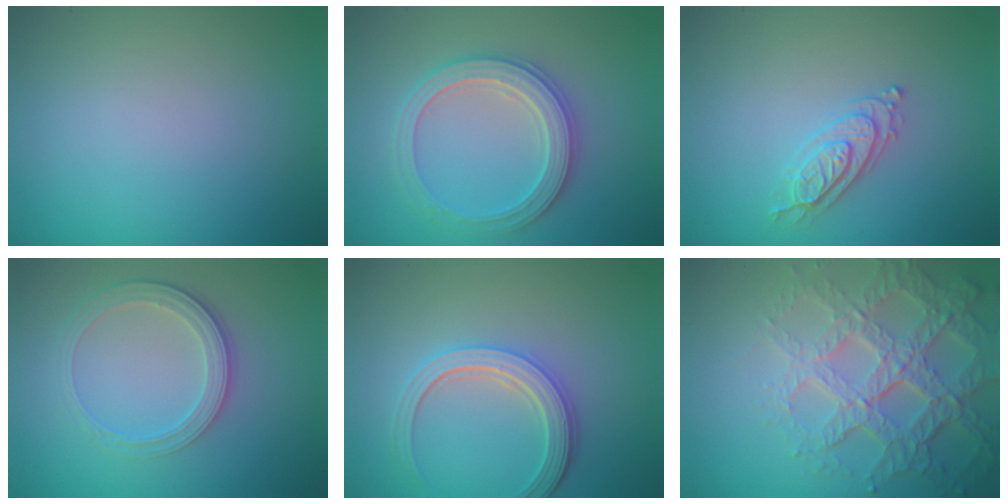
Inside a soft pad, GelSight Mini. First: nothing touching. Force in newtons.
{"total": 4.8, "press": 4.8, "slide": 0.7}
{"total": 2.2, "press": 2.2, "slide": 0.4}
{"total": 3.0, "press": 2.6, "slide": 1.4}
{"total": 4.4, "press": 3.4, "slide": 2.7}
{"total": 7.3, "press": 5.3, "slide": 5.1}